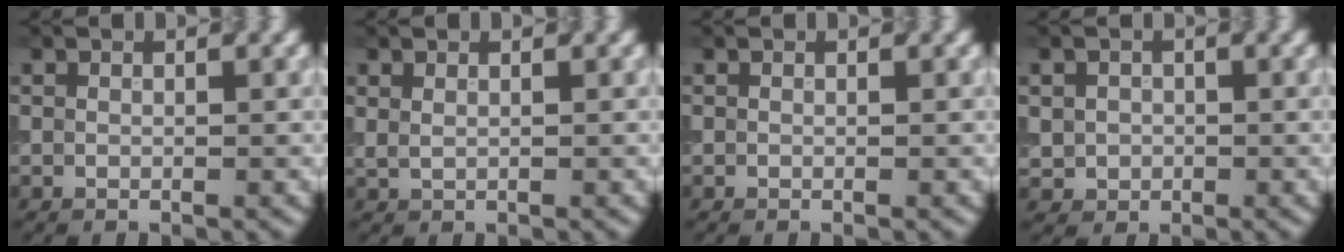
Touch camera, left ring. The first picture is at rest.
{"total": 0.7, "force": [0.4, 0.3, 0.5], "torque": [-0.011, -0.001, 0.012]}
{"total": 0.0}
{"total": 1.8, "force": [-0.1, 1.7, 0.6], "torque": [-0.006, -0.004, 0.000]}